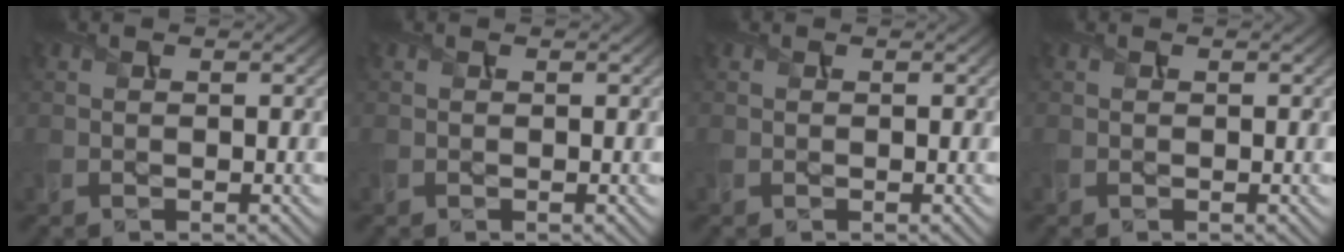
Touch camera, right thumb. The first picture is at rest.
{"total": 0.0}
{"total": 0.0}
{"total": 0.0}